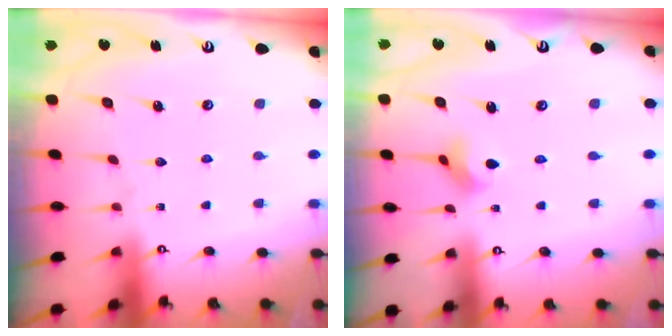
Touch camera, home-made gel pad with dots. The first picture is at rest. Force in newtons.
{"total": 2.9, "press": 2.9, "slide": 0.4}